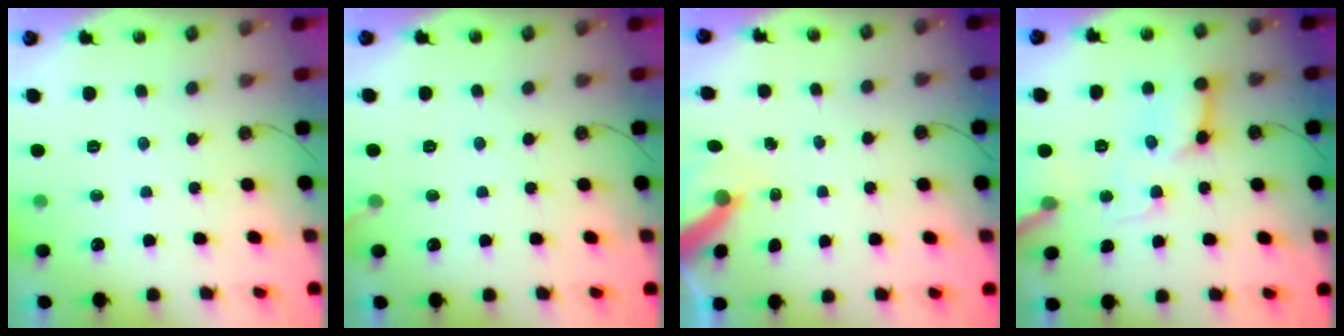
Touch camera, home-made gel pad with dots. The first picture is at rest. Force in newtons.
{"total": 3.8, "press": 3.8, "slide": 0.2}
{"total": 6.4, "press": 6.4, "slide": 0.6}
{"total": 13.8, "press": 13.7, "slide": 1.3}